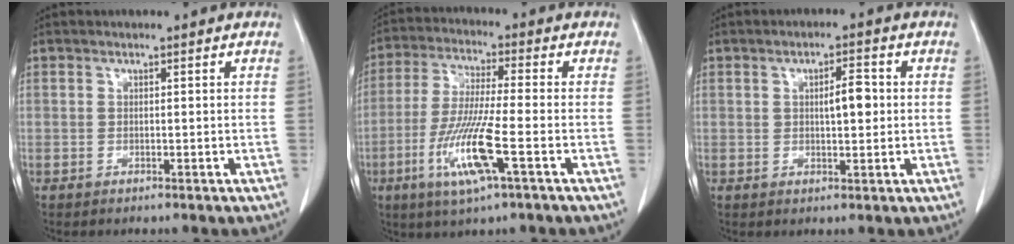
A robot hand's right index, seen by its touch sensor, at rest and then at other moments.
{"total": 11.2, "force": [-4.1, 0.3, 10.4], "torque": [-0.211, -0.018, -0.078]}
{"total": 4.0, "force": [0.7, 1.2, 3.7], "torque": [-0.056, 0.006, 0.015]}